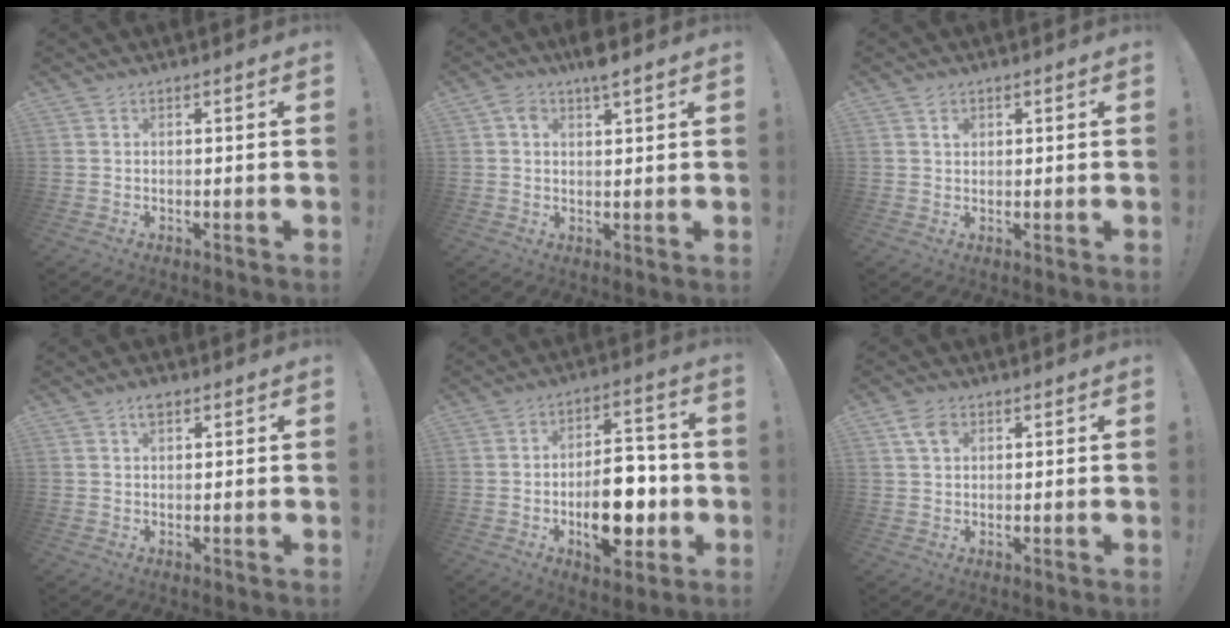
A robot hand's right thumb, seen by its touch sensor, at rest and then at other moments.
{"total": 4.6, "force": [2.8, 1.5, 3.2], "torque": [-0.054, -0.011, 0.047]}
{"total": 1.6, "force": [0.8, 1.3, 0.5], "torque": [0.010, -0.007, 0.012]}
{"total": 2.7, "force": [1.5, 1.5, 1.7], "torque": [-0.029, 0.000, 0.026]}
{"total": 16.3, "force": [-4.2, 8.9, 13.0], "torque": [-0.195, 0.018, -0.062]}
{"total": 4.7, "force": [2.2, 3.2, 2.6], "torque": [-0.044, 0.000, 0.042]}